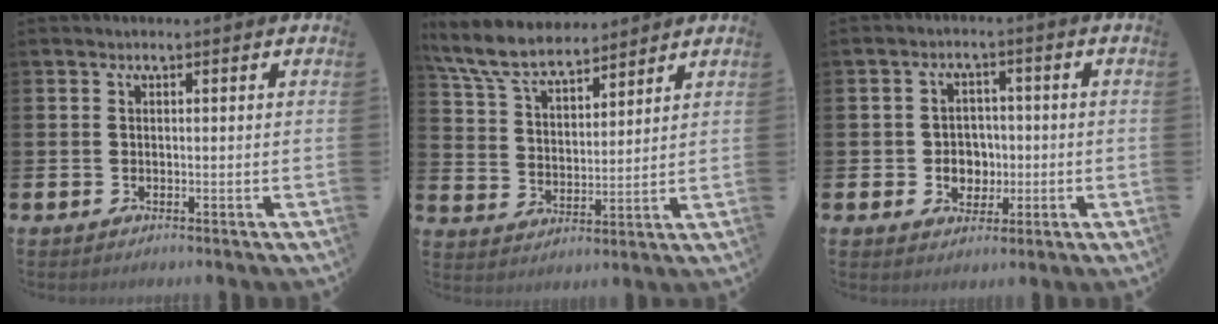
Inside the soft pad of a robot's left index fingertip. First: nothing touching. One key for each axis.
{"total": 8.0, "fx": 7.2, "fy": 2.3, "fz": 2.5, "tx": -0.084, "ty": -0.031, "tz": 0.133}
{"total": 3.5, "fx": -0.5, "fy": 3.4, "fz": 1.0, "tx": -0.017, "ty": 0.000, "tz": -0.018}